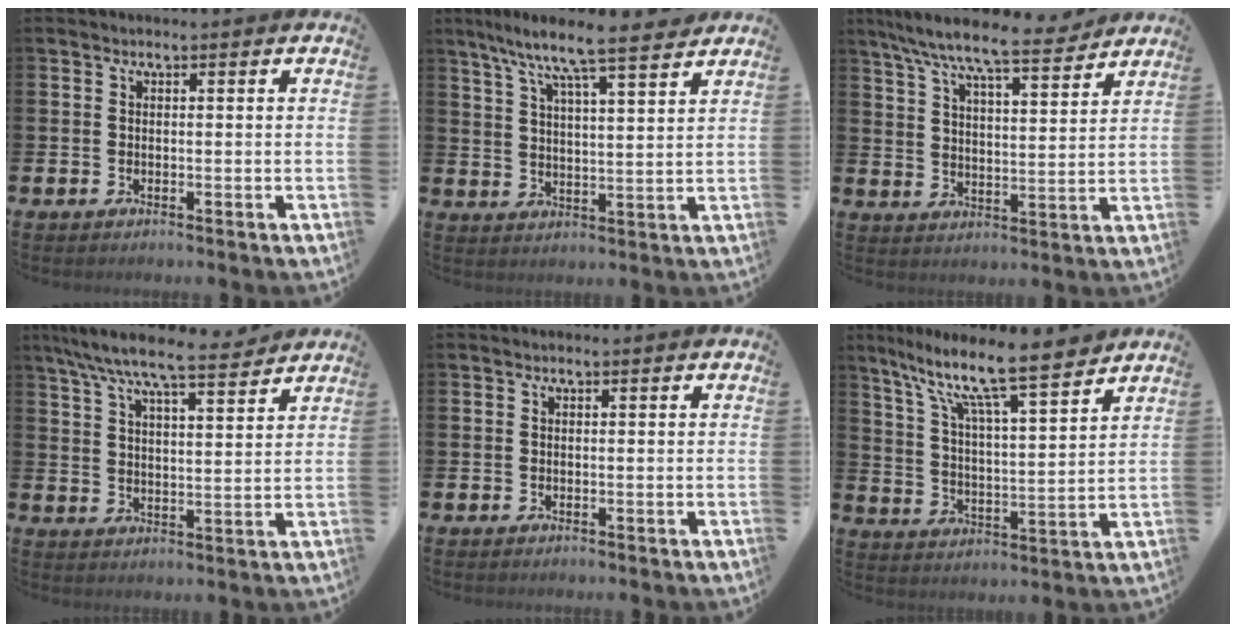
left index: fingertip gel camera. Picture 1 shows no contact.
{"total": 8.5, "force": [7.5, 0.7, 3.8], "torque": [-0.089, -0.046, 0.129]}
{"total": 8.8, "force": [8.0, 1.0, 3.4], "torque": [-0.089, -0.053, 0.138]}
{"total": 8.1, "force": [7.3, 1.0, 3.2], "torque": [-0.079, -0.042, 0.127]}
{"total": 0.0}
{"total": 11.1, "force": [9.3, 1.5, 5.9], "torque": [-0.140, -0.064, 0.154]}